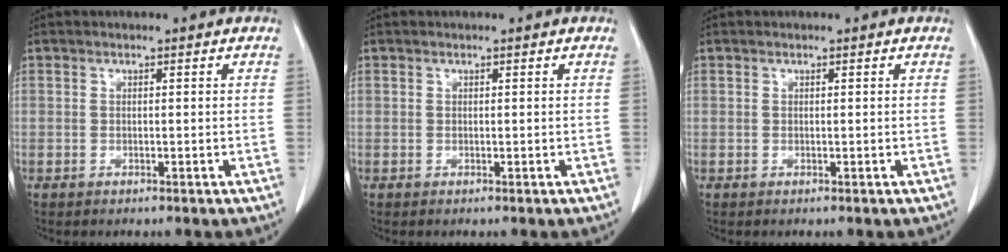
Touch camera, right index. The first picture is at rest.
{"total": 0.0}
{"total": 0.0}